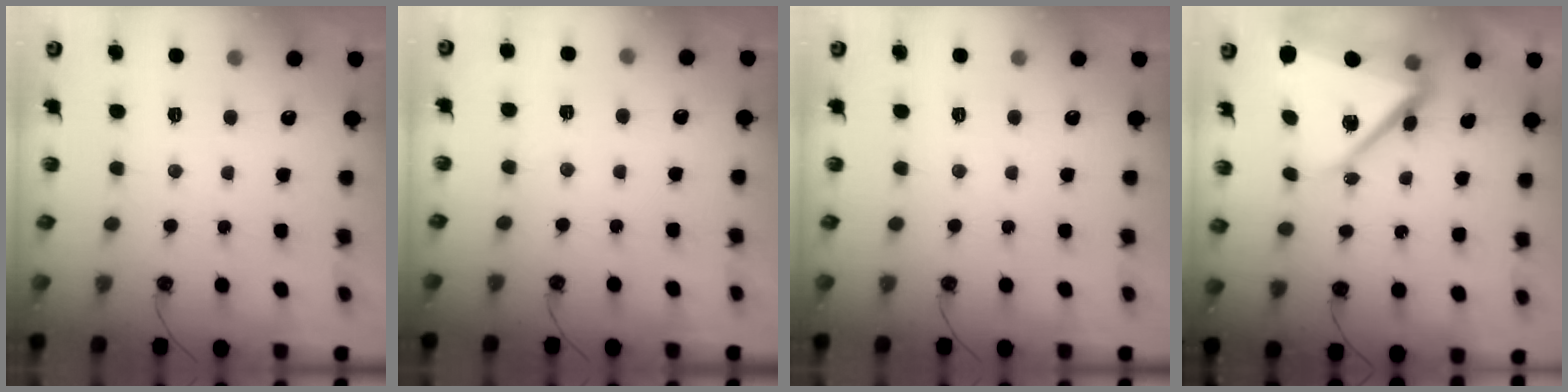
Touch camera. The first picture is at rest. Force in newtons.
{"total": 2.0, "press": 1.9, "slide": 0.8}
{"total": 0.0}
{"total": 15.0, "press": 14.8, "slide": 2.0}